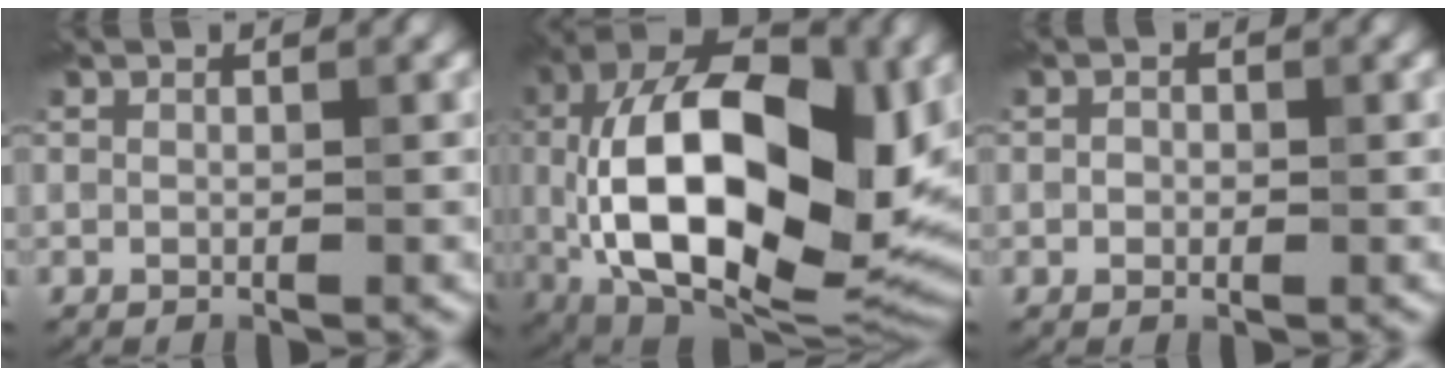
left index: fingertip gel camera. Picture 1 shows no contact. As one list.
[{"total": 19.1, "force": [-0.5, 10.1, 16.3], "torque": [-0.293, 0.007, -0.007]}, {"total": 0.6, "force": [-0.1, 0.5, 0.3], "torque": [0.005, 0.004, -0.010]}]